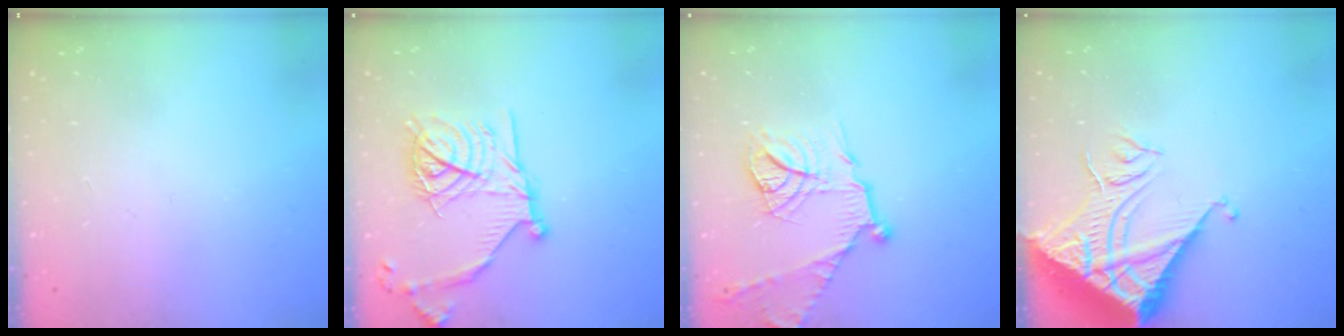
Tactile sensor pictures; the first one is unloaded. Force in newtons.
{"total": 19.4, "press": 19.3, "slide": 1.5}
{"total": 16.0, "press": 16.0, "slide": 1.4}
{"total": 11.1, "press": 11.1, "slide": 1.0}